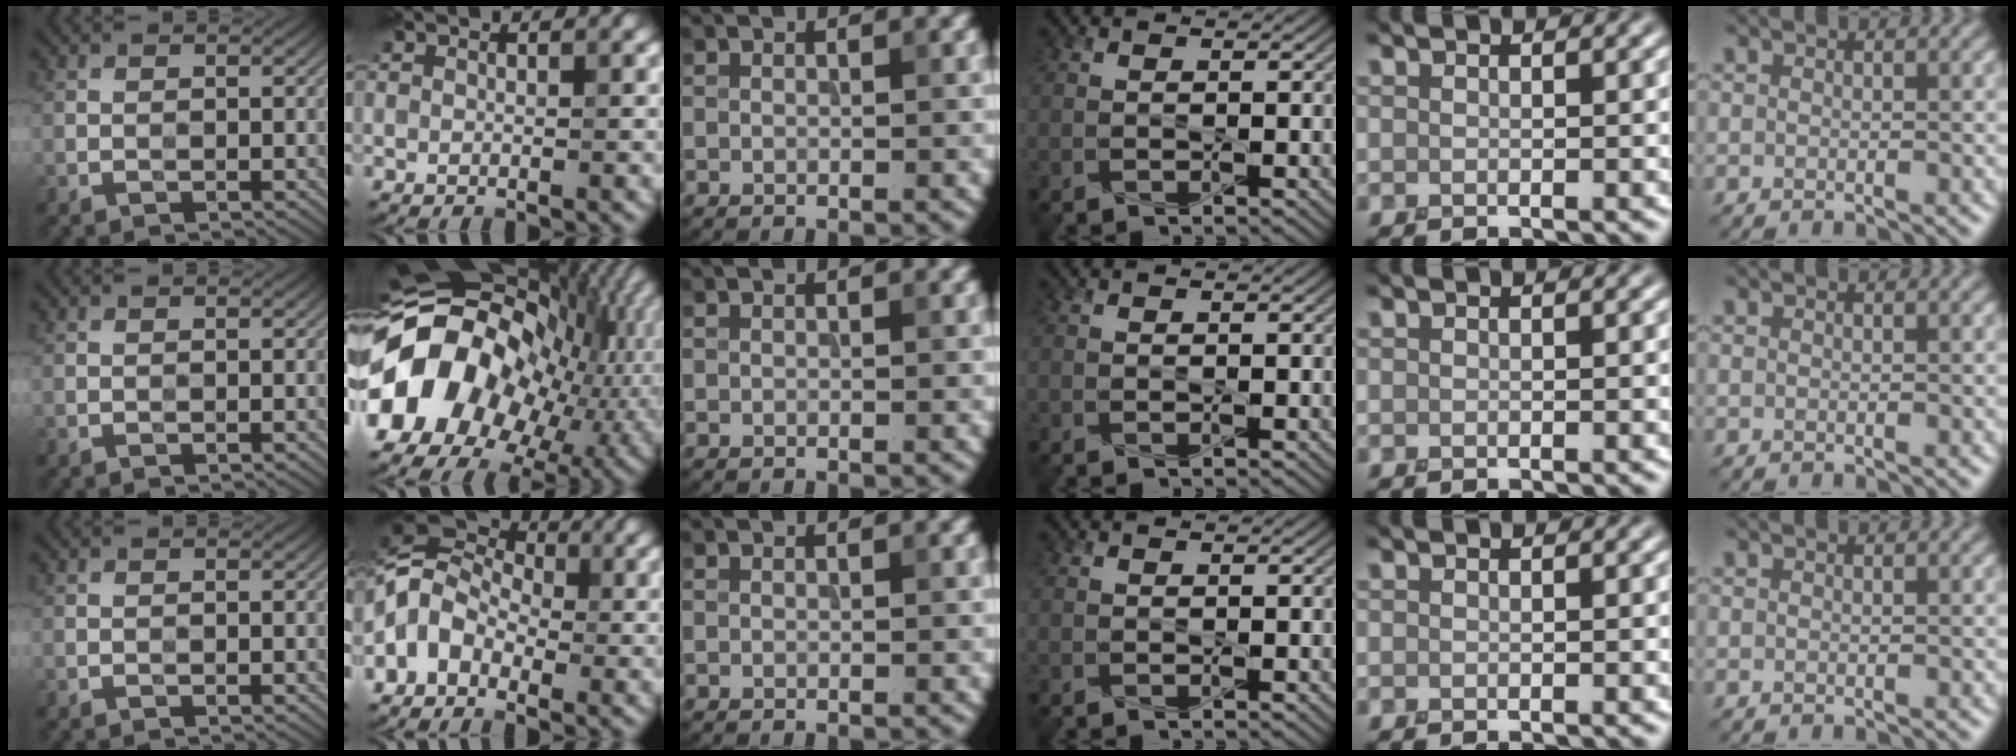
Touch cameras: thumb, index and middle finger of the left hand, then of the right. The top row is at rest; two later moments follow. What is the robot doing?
{"motion": "press", "object": "joystick"}